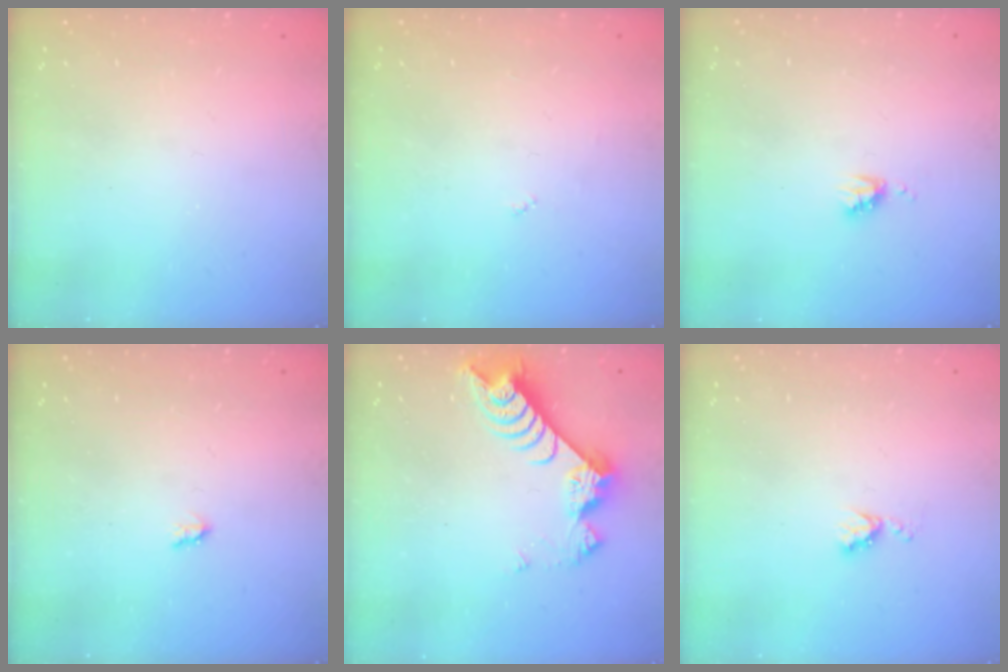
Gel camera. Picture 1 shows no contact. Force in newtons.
{"total": 2.7, "press": 2.7, "slide": 0.4}
{"total": 3.7, "press": 3.7, "slide": 0.4}
{"total": 1.7, "press": 1.6, "slide": 0.3}
{"total": 9.5, "press": 9.4, "slide": 1.0}
{"total": 4.4, "press": 4.3, "slide": 0.5}